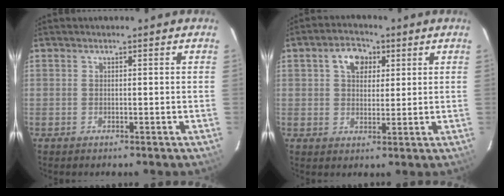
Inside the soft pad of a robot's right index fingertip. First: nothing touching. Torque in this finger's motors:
{"motor_torque": [0.49, 0.23, 0.21, 0.07]}